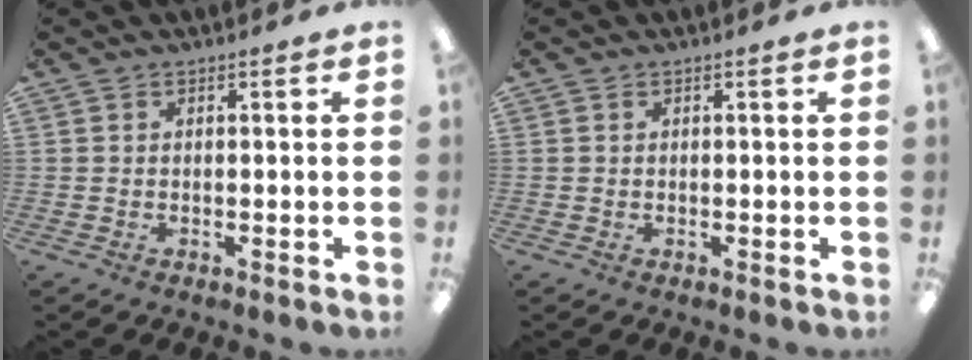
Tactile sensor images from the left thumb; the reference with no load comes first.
{"total": 0.0}